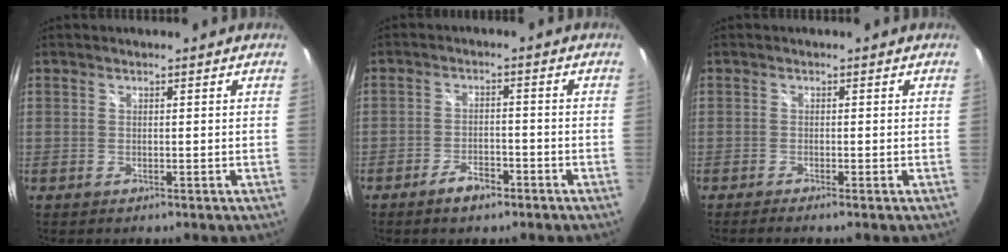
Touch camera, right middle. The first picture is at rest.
{"total": 4.4, "force": [-3.2, 1.7, 2.6], "torque": [-0.060, 0.000, -0.053]}
{"total": 1.3, "force": [-0.9, -0.5, 0.8], "torque": [-0.014, -0.003, -0.018]}